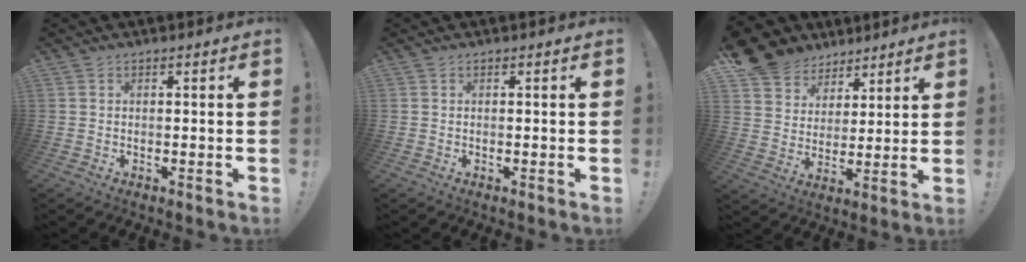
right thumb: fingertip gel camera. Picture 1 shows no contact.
{"total": 0.0}
{"total": 10.9, "force": [7.5, 7.7, 1.7], "torque": [-0.034, -0.055, 0.152]}